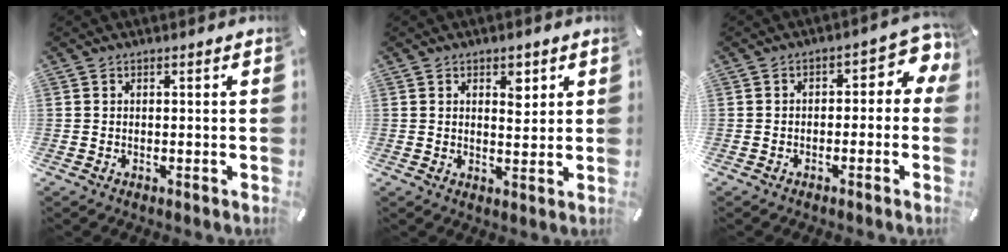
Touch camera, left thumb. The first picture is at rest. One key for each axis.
{"total": 4.2, "fx": 2.0, "fy": 2.6, "fz": 2.6, "tx": -0.017, "ty": -0.012, "tz": 0.027}
{"total": 5.7, "fx": -0.4, "fy": 3.6, "fz": 4.3, "tx": -0.051, "ty": -0.002, "tz": -0.018}